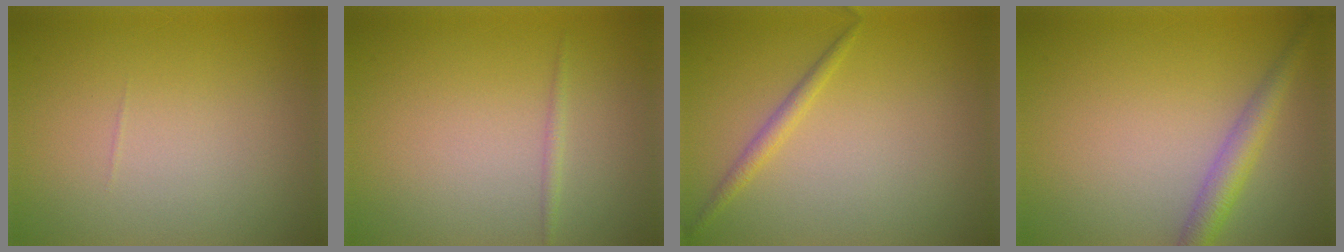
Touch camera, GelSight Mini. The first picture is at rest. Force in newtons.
{"total": 0.7, "press": 0.7, "slide": 0.1}
{"total": 1.3, "press": 1.3, "slide": 0.0}
{"total": 2.8, "press": 2.8, "slide": 0.2}